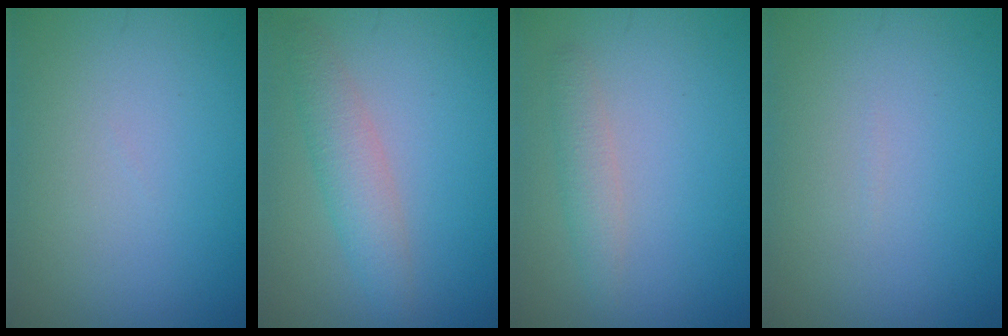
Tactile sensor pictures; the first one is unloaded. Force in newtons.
{"total": 2.8, "press": 2.8, "slide": 0.1}
{"total": 1.6, "press": 1.6, "slide": 0.0}
{"total": 0.0}